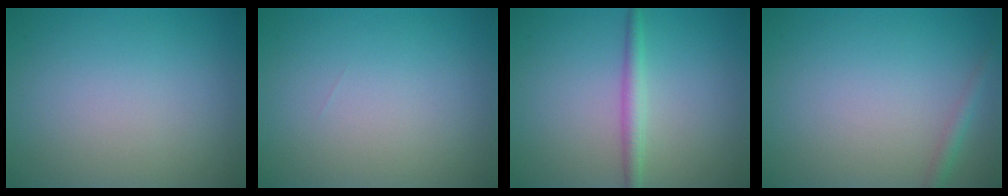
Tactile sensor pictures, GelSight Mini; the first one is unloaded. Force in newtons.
{"total": 0.0}
{"total": 2.0, "press": 2.0, "slide": 0.0}
{"total": 1.3, "press": 1.2, "slide": 0.1}